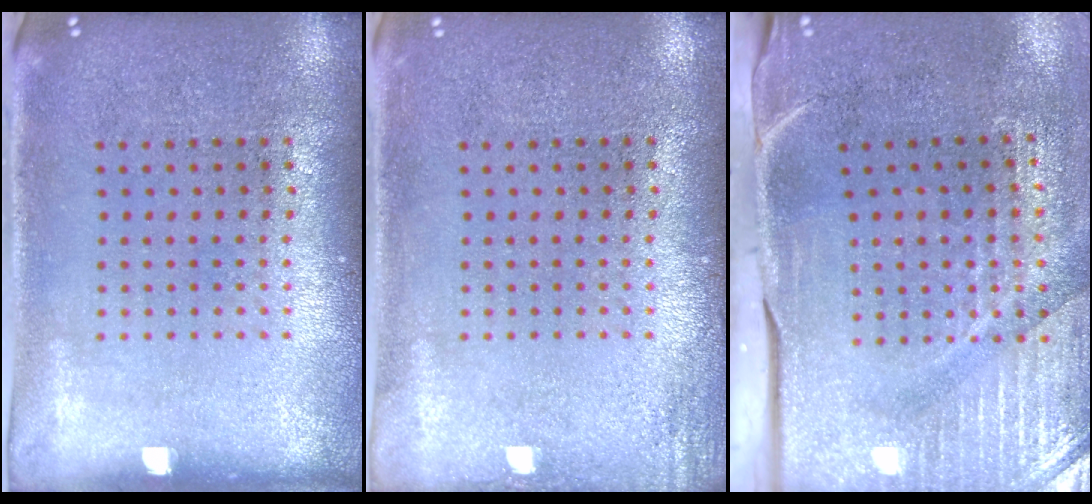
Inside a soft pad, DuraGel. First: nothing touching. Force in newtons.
{"total": 1.2, "press": 1.2, "slide": 0.1}
{"total": 4.7, "press": 4.0, "slide": 2.5}